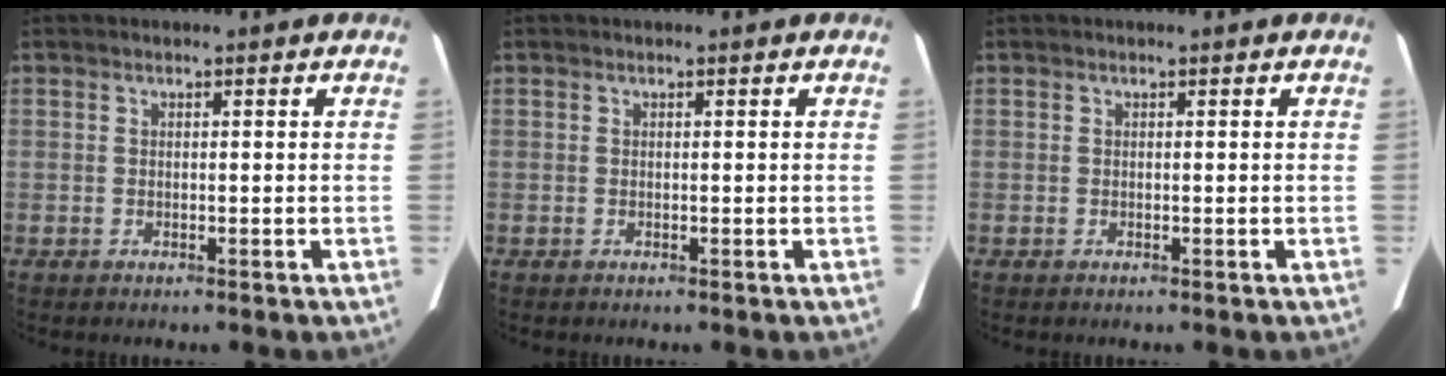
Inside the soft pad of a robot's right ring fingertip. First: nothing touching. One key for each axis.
{"total": 0.0}
{"total": 0.0}